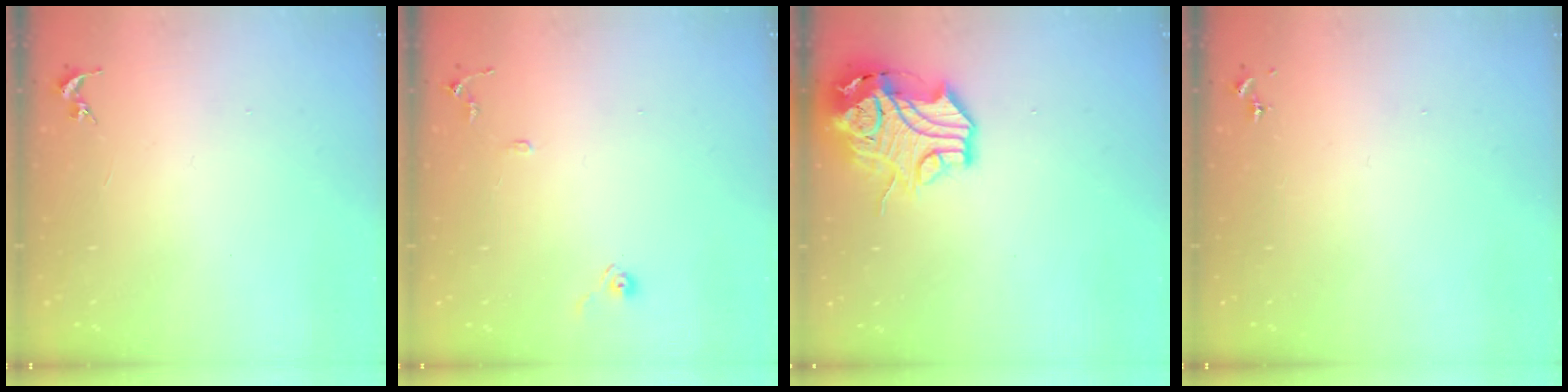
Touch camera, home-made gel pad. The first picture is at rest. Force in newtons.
{"total": 8.0, "press": 8.0, "slide": 0.8}
{"total": 15.4, "press": 15.3, "slide": 2.0}
{"total": 0.0}